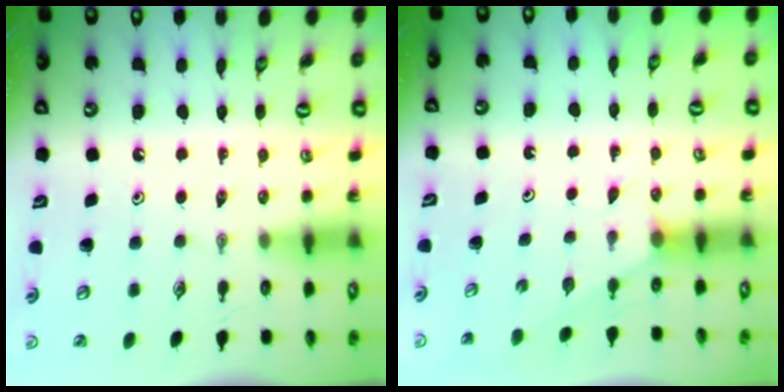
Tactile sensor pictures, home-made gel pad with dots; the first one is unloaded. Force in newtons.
{"total": 2.0, "press": 2.0, "slide": 0.2}